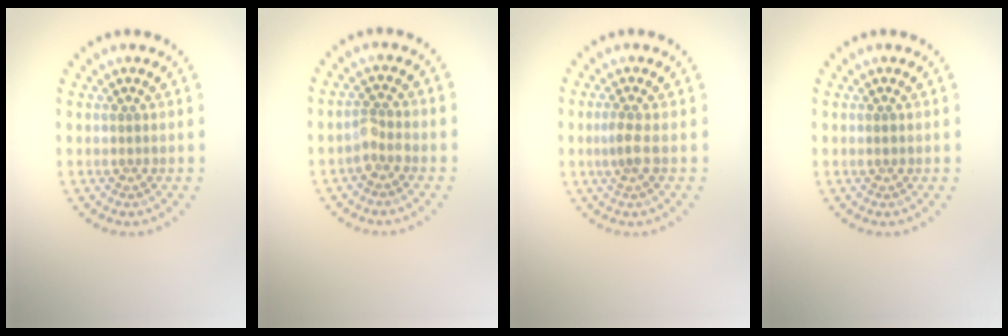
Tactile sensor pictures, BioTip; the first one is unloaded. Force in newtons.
{"total": 1.5, "press": 1.3, "slide": 0.8}
{"total": 1.6, "press": 1.3, "slide": 0.9}
{"total": 0.5, "press": 0.5, "slide": 0.1}